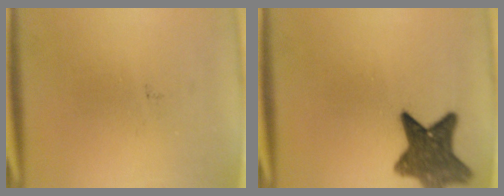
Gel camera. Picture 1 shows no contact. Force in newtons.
{"total": 8.9}